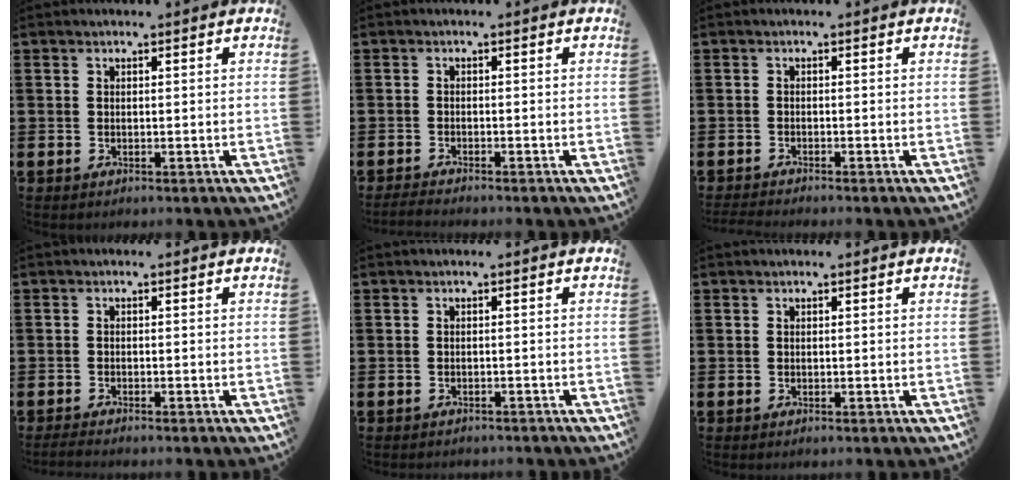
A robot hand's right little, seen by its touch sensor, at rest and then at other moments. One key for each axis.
{"total": 1.0, "fx": -0.9, "fy": 0.0, "fz": 0.4, "tx": -0.007, "ty": 0.000, "tz": -0.019}
{"total": 0.9, "fx": -0.8, "fy": -0.1, "fz": 0.2, "tx": -0.004, "ty": -0.002, "tz": -0.016}
{"total": 0.9, "fx": -0.8, "fy": 0.0, "fz": 0.5, "tx": -0.009, "ty": 0.000, "tz": -0.016}
{"total": 0.6, "fx": -0.6, "fy": 0.1, "fz": -0.1, "tx": -0.001, "ty": -0.001, "tz": -0.012}
{"total": 0.0}